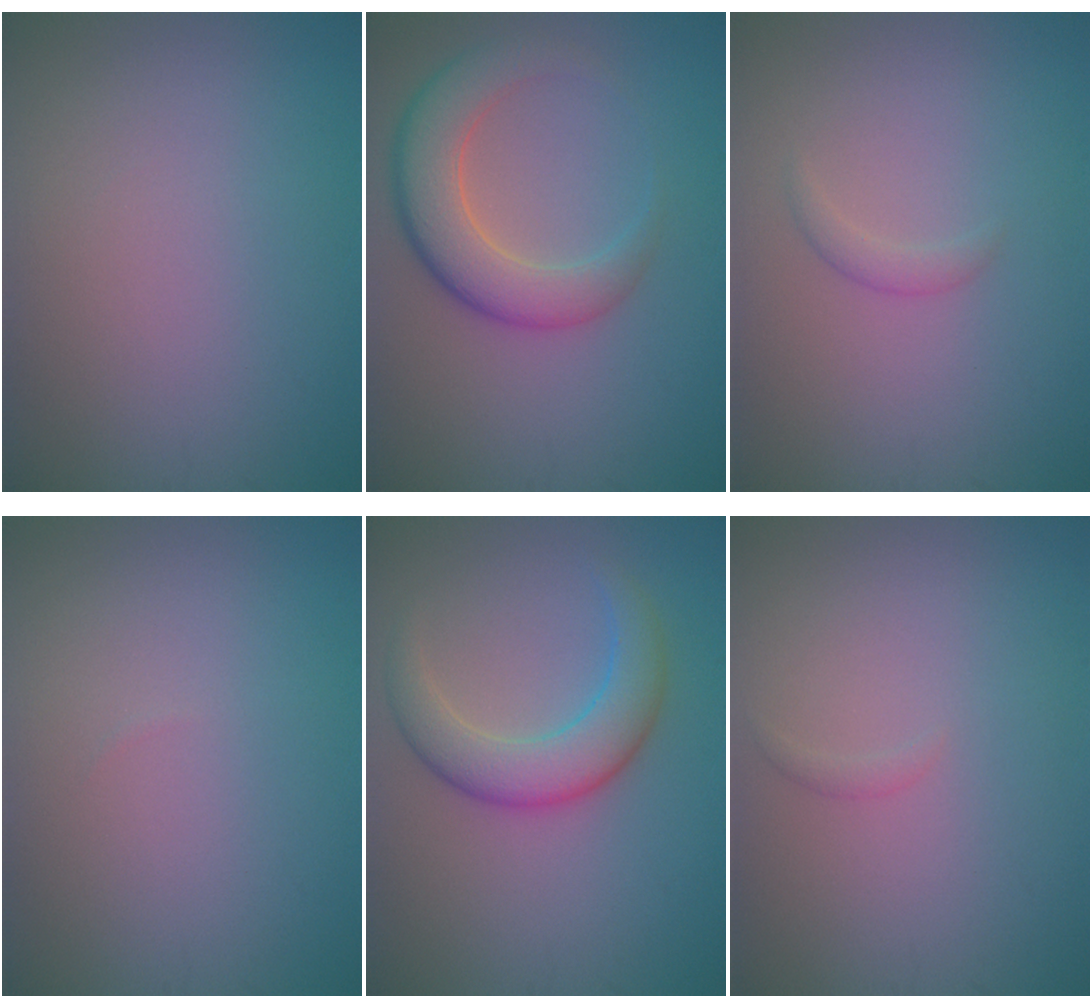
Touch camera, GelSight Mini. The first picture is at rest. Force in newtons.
{"total": 6.0, "press": 6.0, "slide": 0.2}
{"total": 1.1, "press": 1.1, "slide": 0.1}
{"total": 0.0}
{"total": 4.9, "press": 4.9, "slide": 0.4}
{"total": 0.6, "press": 0.6, "slide": 0.1}